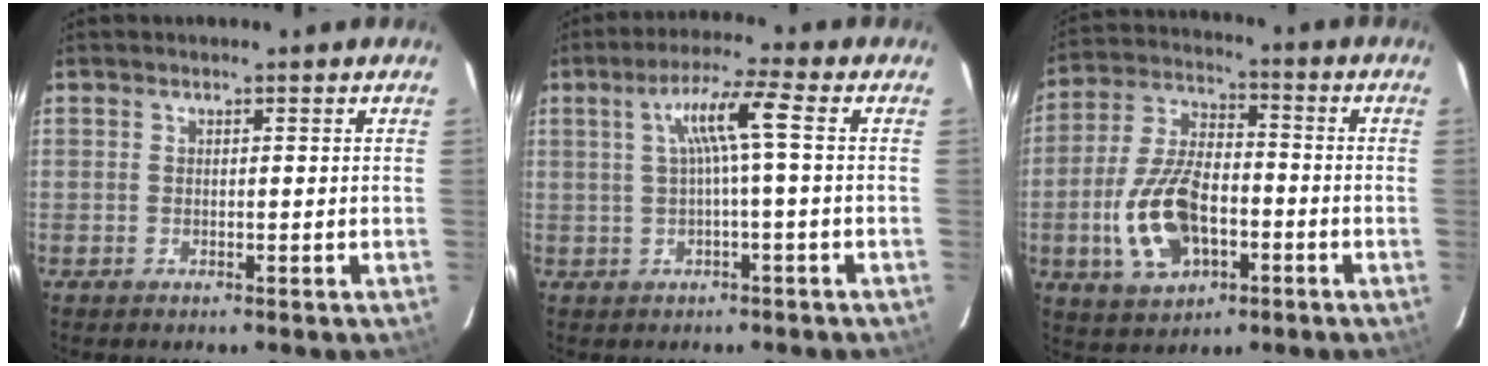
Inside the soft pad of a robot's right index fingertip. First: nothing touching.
{"total": 6.1, "force": [0.4, -0.6, 6.1], "torque": [-0.113, 0.007, 0.014]}
{"total": 15.1, "force": [-4.6, 8.3, 11.7], "torque": [-0.250, 0.006, -0.074]}